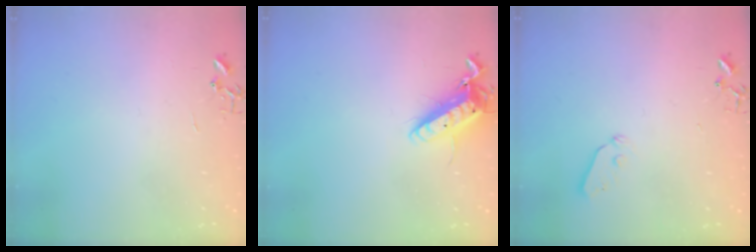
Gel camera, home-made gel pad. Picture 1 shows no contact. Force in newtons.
{"total": 13.6, "press": 13.4, "slide": 2.0}
{"total": 3.8, "press": 3.7, "slide": 0.7}